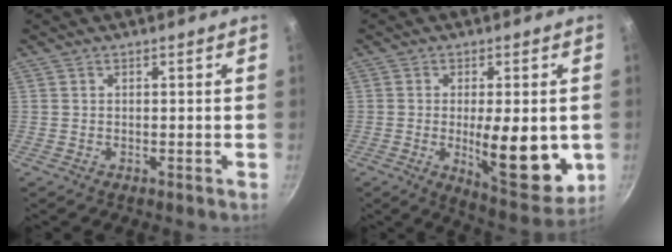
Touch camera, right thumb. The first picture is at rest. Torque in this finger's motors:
{"motor_torque": [2.04, 1.92, 0.77, 0.75, 0.36]}